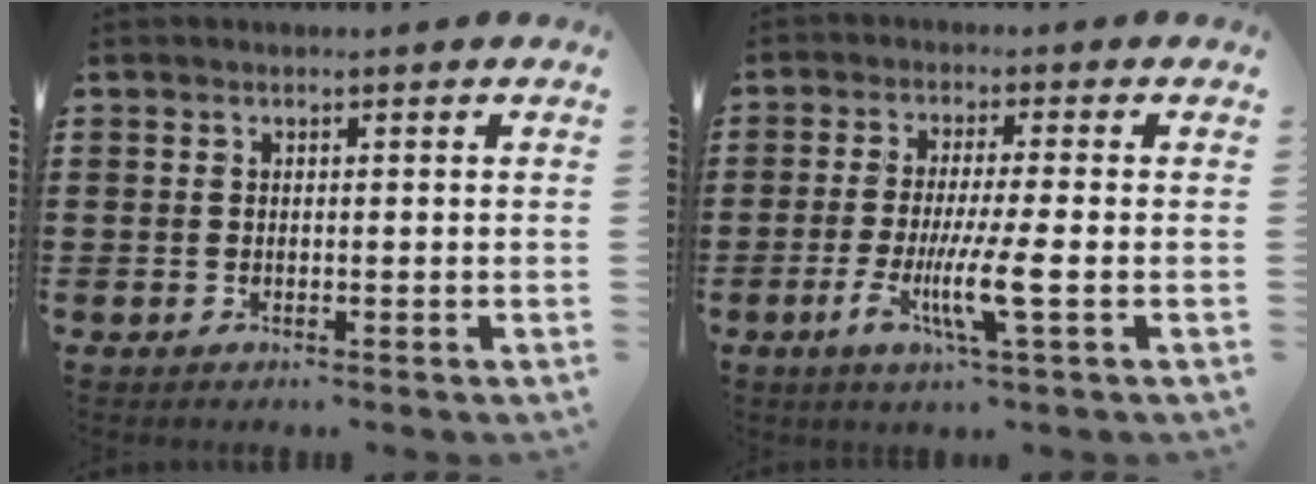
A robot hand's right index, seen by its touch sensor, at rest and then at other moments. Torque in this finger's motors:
{"motor_torque": [1.57, -0.57, 0.43, 0.21]}